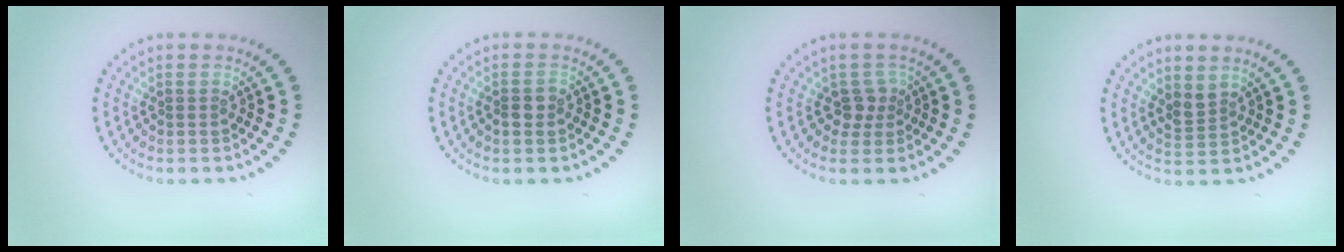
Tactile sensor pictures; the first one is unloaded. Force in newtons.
{"total": 1.4, "press": 1.3, "slide": 0.4}
{"total": 1.9, "press": 1.4, "slide": 1.3}
{"total": 1.5, "press": 1.1, "slide": 1.0}